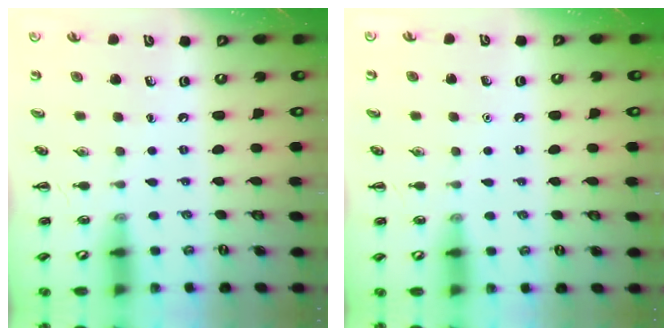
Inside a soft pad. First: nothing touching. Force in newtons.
{"total": 1.6, "press": 1.6, "slide": 0.1}